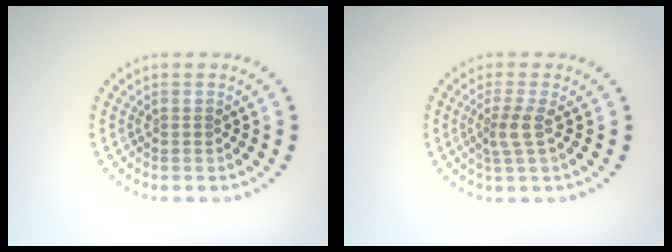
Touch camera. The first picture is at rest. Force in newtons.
{"total": 2.1, "press": 1.6, "slide": 1.3}